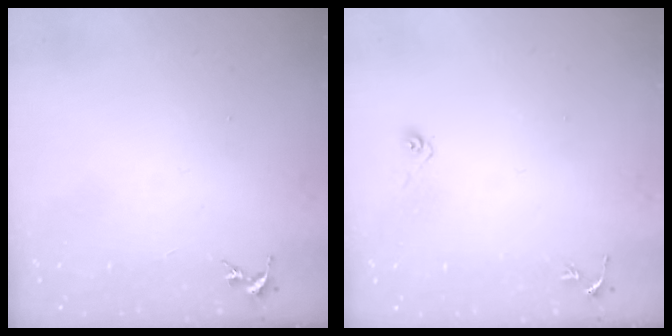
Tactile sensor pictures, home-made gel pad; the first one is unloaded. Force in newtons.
{"total": 3.6, "press": 3.0, "slide": 2.1}